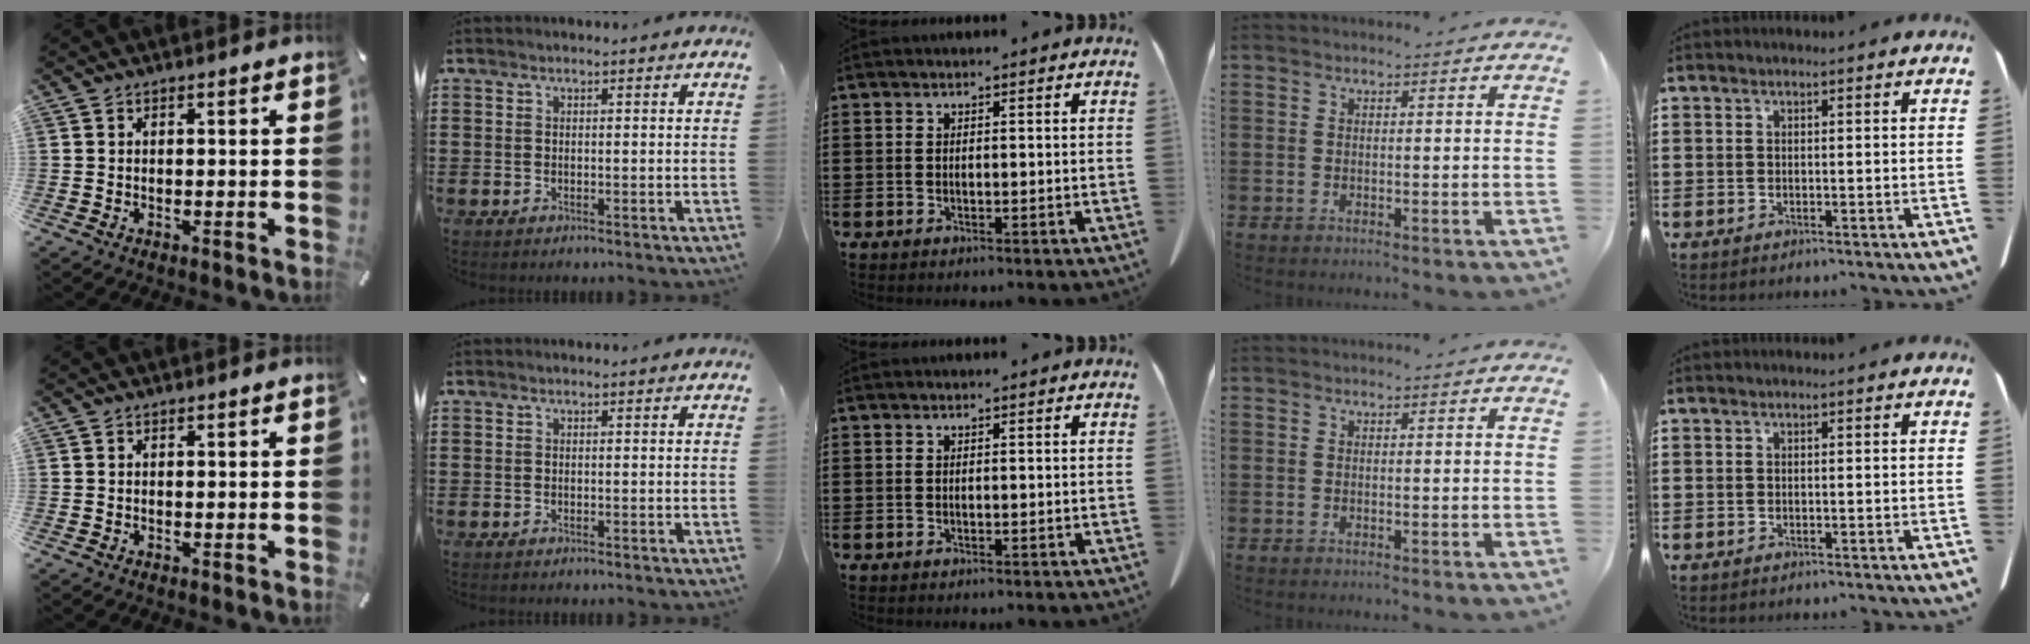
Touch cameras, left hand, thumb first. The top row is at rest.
{}